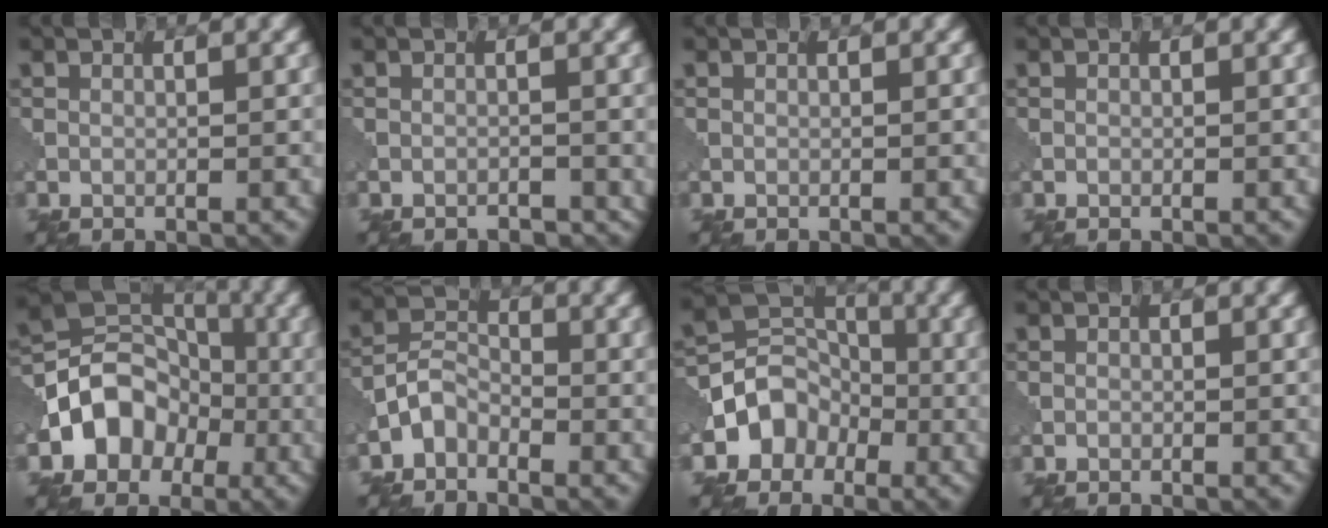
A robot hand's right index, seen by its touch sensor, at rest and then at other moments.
{"total": 0.9, "force": [-0.8, 0.3, 0.2], "torque": [-0.002, -0.002, -0.015]}
{"total": 0.0}
{"total": 0.0}
{"total": 6.6, "force": [-2.2, 5.3, 3.2], "torque": [-0.026, 0.012, -0.047]}
{"total": 2.7, "force": [-1.9, 1.6, 1.1], "torque": [-0.021, 0.015, -0.048]}
{"total": 4.4, "force": [-1.8, 3.7, 1.5], "torque": [0.004, 0.015, -0.041]}
{"total": 0.0}